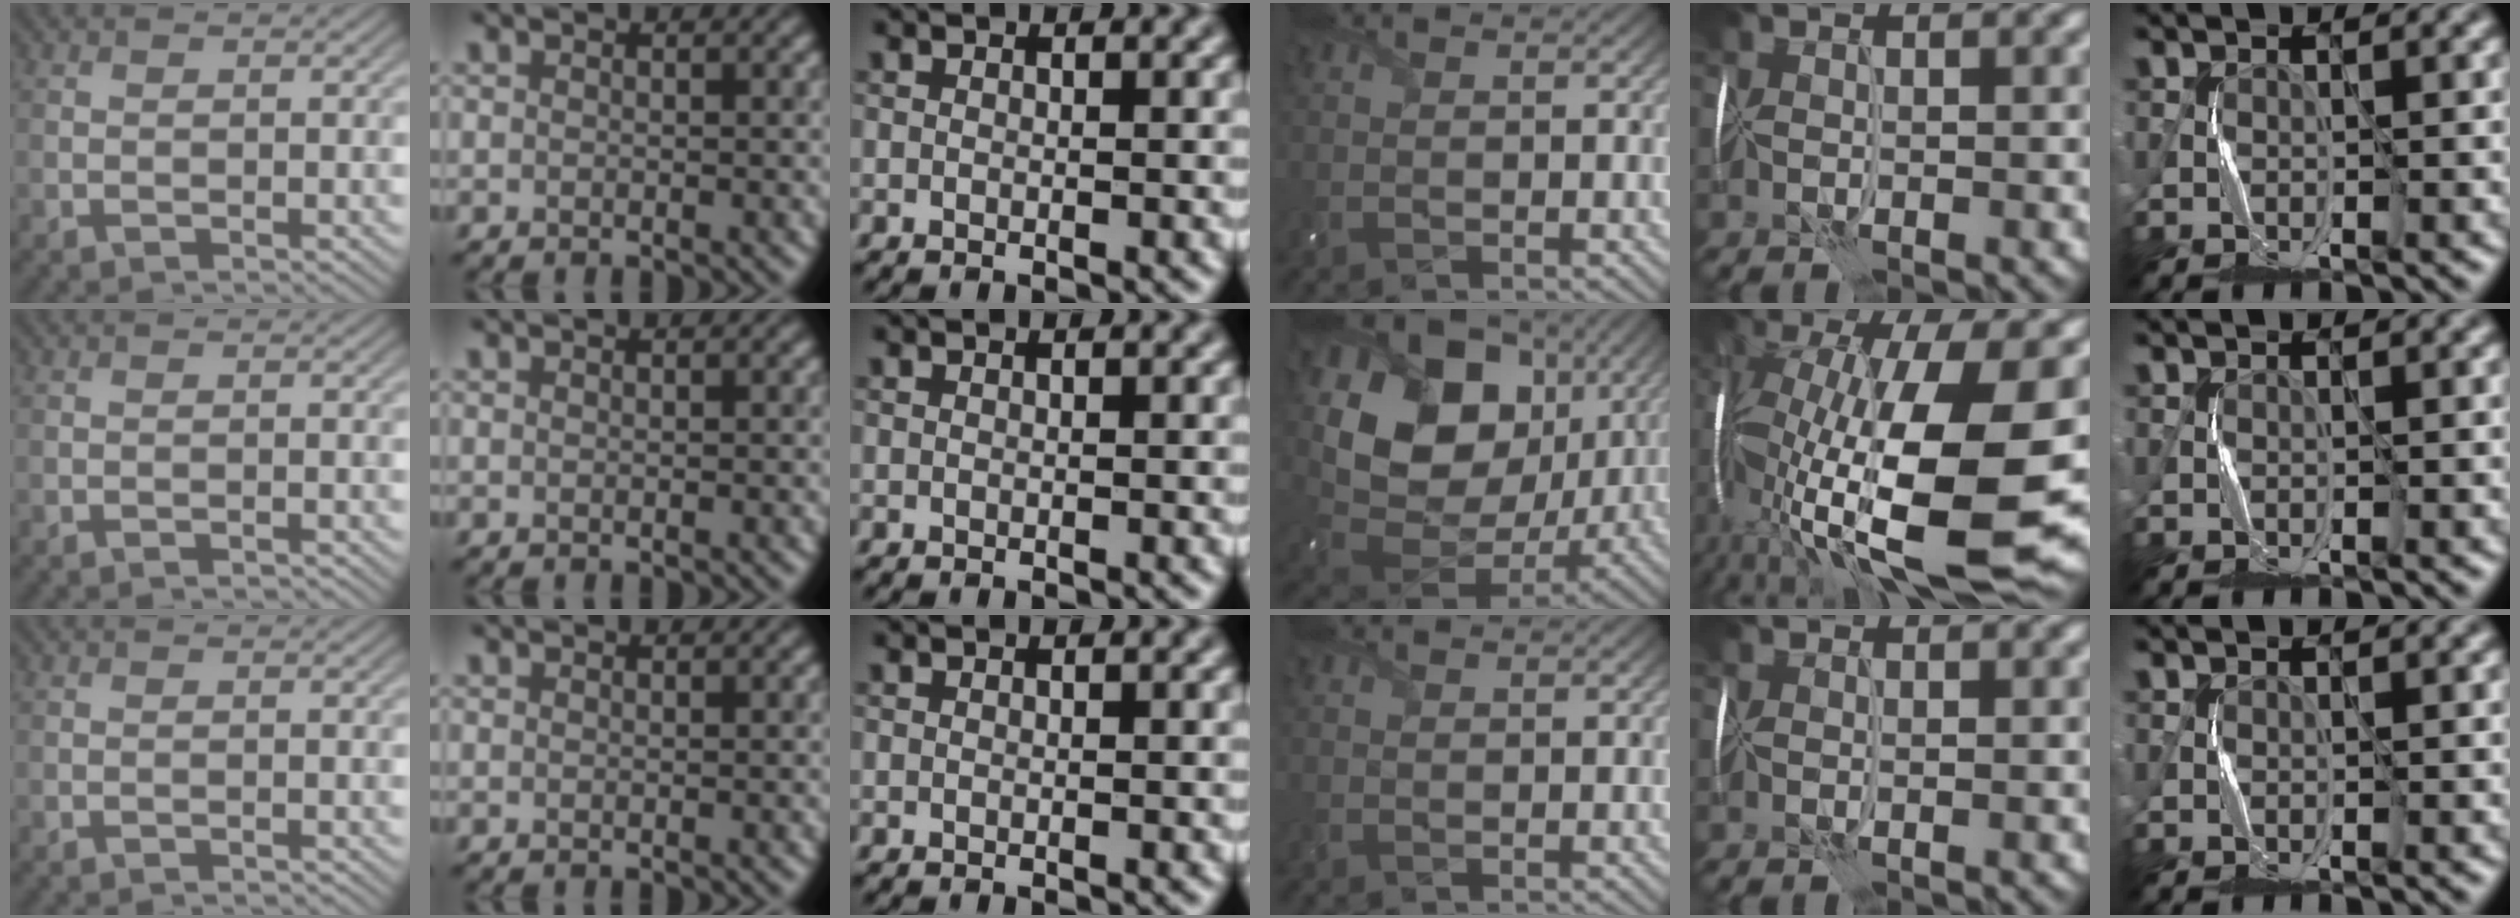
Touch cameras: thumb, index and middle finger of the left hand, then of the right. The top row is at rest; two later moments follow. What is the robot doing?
{"motion": "wrap", "object": "cellophane"}